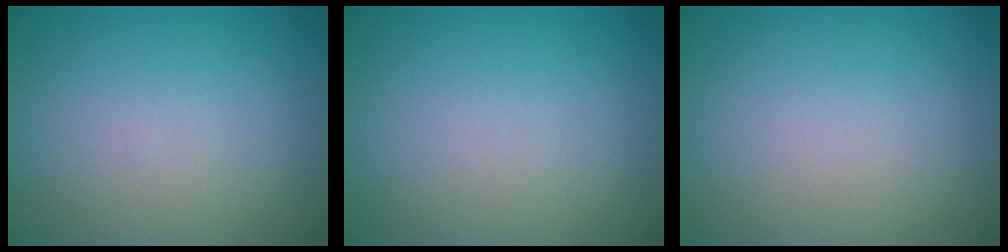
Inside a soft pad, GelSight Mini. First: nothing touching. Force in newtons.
{"total": 0.0}
{"total": 0.0}